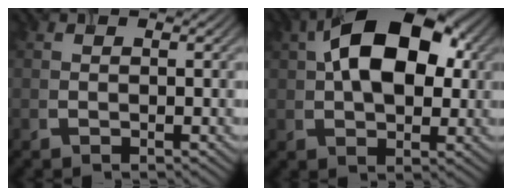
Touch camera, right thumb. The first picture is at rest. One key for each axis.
{"total": 13.6, "fx": 3.2, "fy": 7.9, "fz": 10.6, "tx": -0.171, "ty": 0.024, "tz": 0.041}